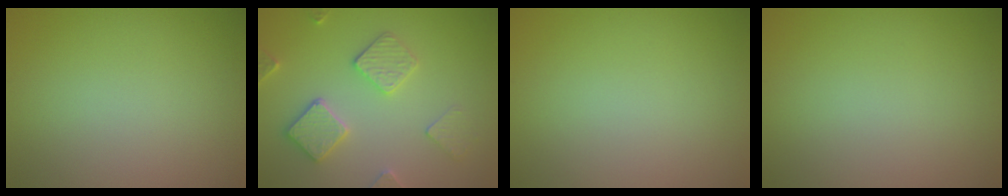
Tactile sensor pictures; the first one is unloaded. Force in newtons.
{"total": 3.4, "press": 3.4, "slide": 0.3}
{"total": 0.0}
{"total": 0.0}